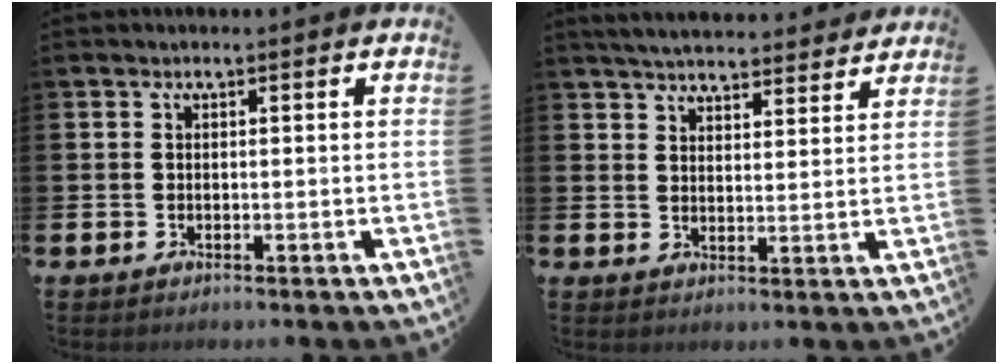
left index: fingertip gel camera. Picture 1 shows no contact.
{"total": 4.7, "force": [4.6, 0.6, 0.6], "torque": [-0.025, -0.029, 0.081]}